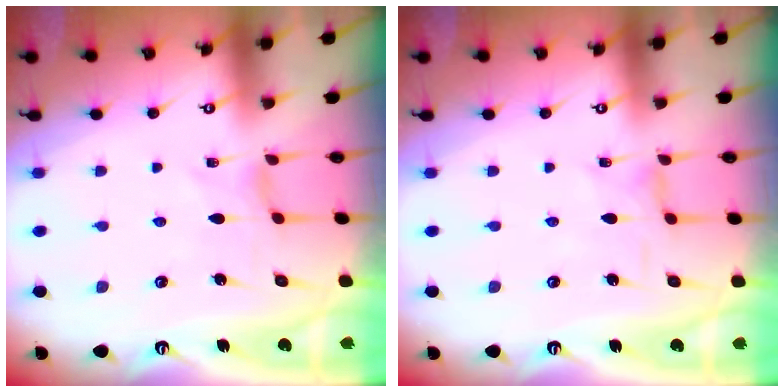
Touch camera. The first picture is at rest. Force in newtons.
{"total": 1.1, "press": 1.1, "slide": 0.2}